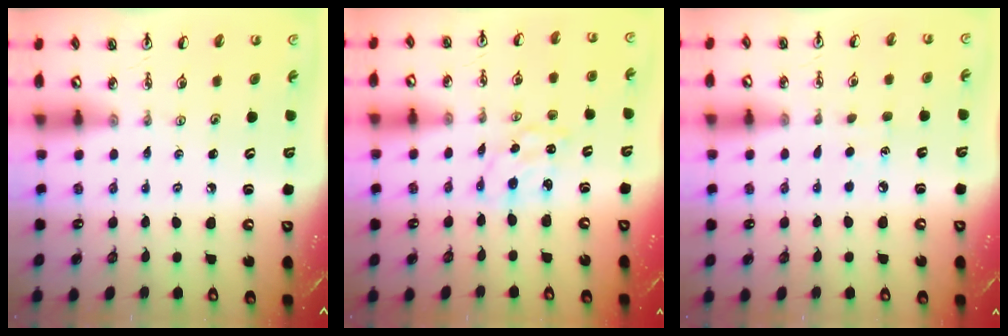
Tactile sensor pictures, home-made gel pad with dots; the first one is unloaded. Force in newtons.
{"total": 2.0, "press": 2.0, "slide": 0.2}
{"total": 4.6, "press": 4.5, "slide": 0.5}